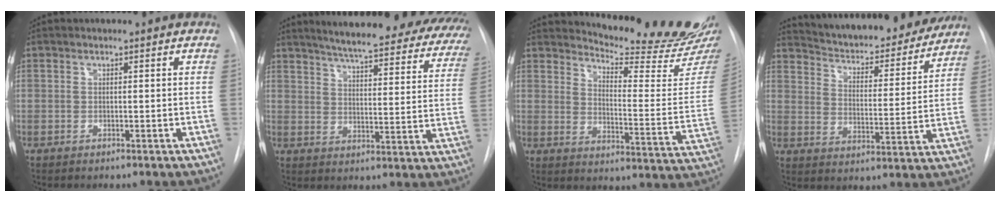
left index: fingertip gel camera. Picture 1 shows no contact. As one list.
[{"total": 28.3, "force": [24.7, 5.1, 12.8], "torque": [-0.182, -0.070, 0.281]}, {"total": 18.4, "force": [17.5, -0.4, 5.7], "torque": [-0.089, -0.131, 0.212]}, {"total": 22.5, "force": [20.5, 5.1, 7.7], "torque": [-0.121, -0.030, 0.273]}]